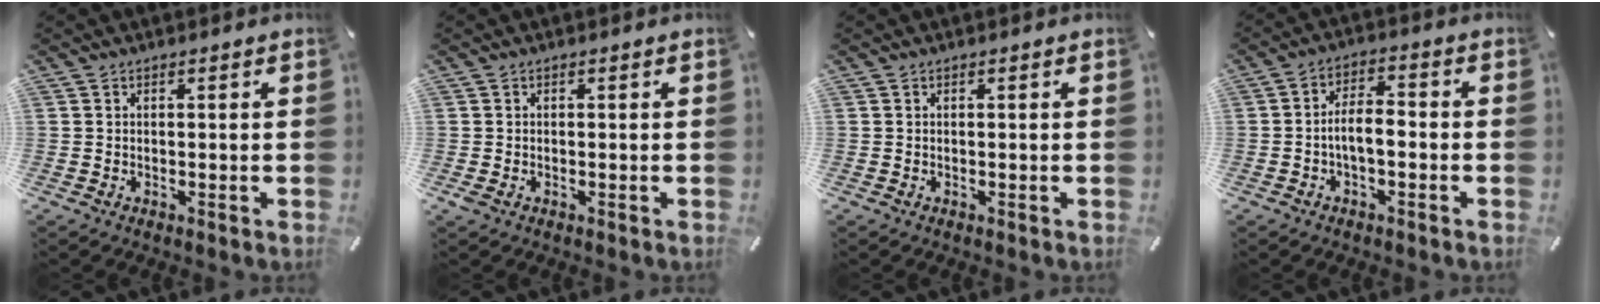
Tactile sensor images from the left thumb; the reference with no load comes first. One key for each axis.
{"total": 0.7, "fx": -0.2, "fy": 0.4, "fz": 0.5, "tx": -0.009, "ty": 0.000, "tz": -0.004}
{"total": 0.0}
{"total": 5.9, "fx": -1.8, "fy": 2.8, "fz": 4.8, "tx": -0.087, "ty": 0.016, "tz": -0.034}